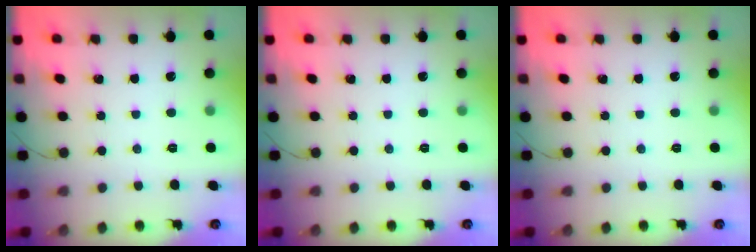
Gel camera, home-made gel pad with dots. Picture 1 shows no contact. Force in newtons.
{"total": 0.0}
{"total": 0.0}